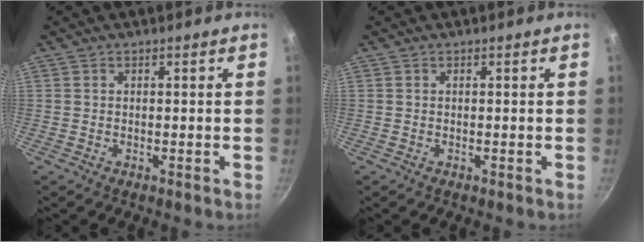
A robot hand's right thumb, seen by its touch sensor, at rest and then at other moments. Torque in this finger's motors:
{"motor_torque": [0.00, 0.00, -0.23, 0.27, 0.01]}